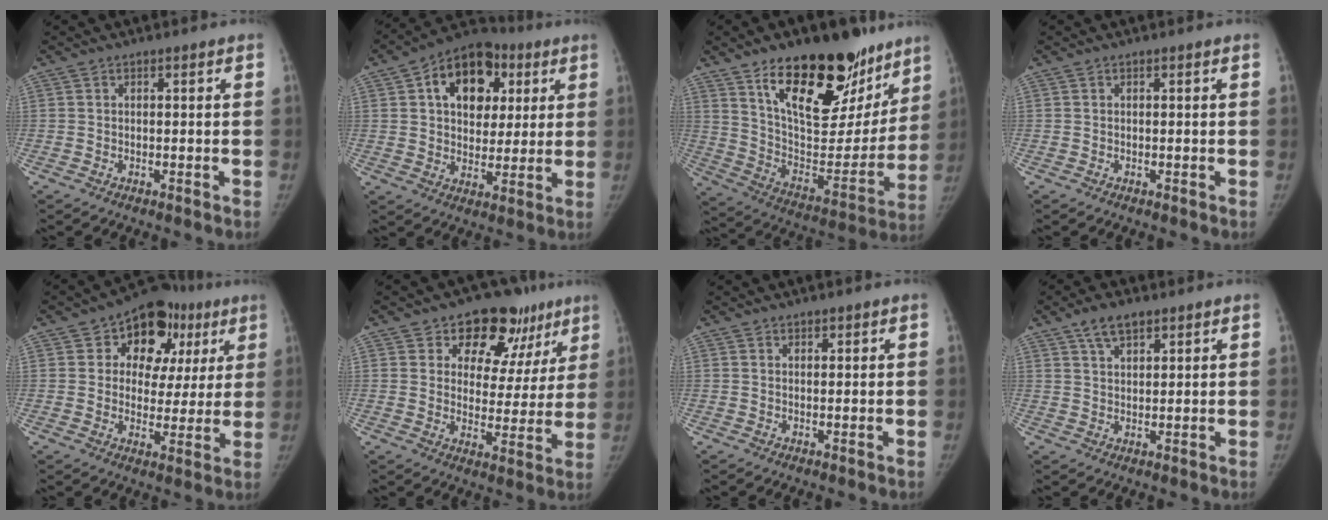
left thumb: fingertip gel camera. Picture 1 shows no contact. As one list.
[{"total": 16.7, "force": [5.8, 11.6, 10.5], "torque": [-0.117, 0.001, 0.087]}, {"total": 30.1, "force": [18.2, 14.0, 19.4], "torque": [-0.246, -0.063, 0.293]}, {"total": 0.0}, {"total": 15.4, "force": [6.3, 11.2, 8.4], "torque": [-0.049, 0.008, 0.086]}, {"total": 16.1, "force": [9.7, 10.4, 7.4], "torque": [-0.027, -0.029, 0.129]}, {"total": 1.0, "force": [0.8, 0.4, 0.5], "torque": [-0.005, -0.003, 0.011]}, {"total": 5.5, "force": [3.6, 2.5, 3.3], "torque": [-0.048, -0.013, 0.065]}]